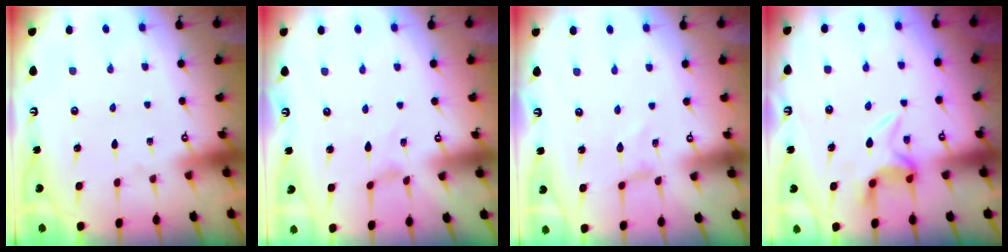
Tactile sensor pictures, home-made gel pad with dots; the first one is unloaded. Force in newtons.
{"total": 0.6, "press": 0.6, "slide": 0.2}
{"total": 0.0}
{"total": 6.0, "press": 5.8, "slide": 1.6}